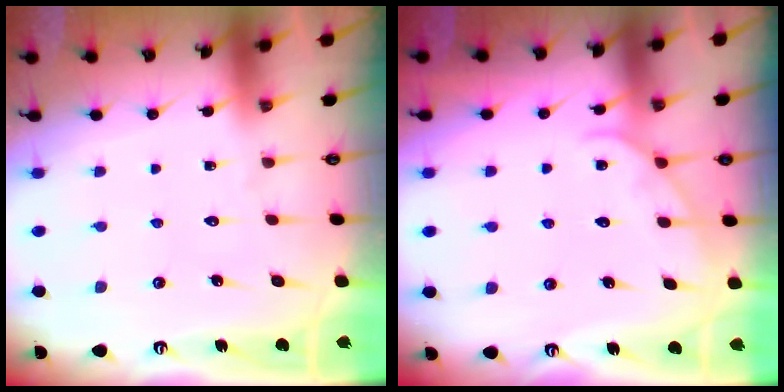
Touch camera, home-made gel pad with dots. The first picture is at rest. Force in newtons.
{"total": 3.9, "press": 3.9, "slide": 0.3}